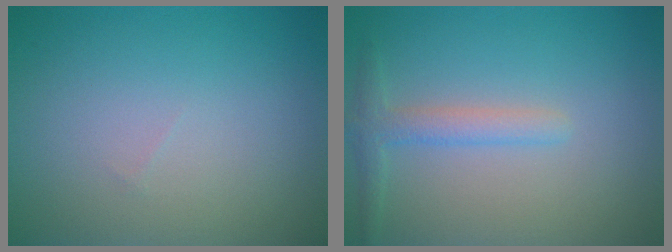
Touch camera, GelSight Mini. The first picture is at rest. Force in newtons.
{"total": 2.1, "press": 2.1, "slide": 0.1}